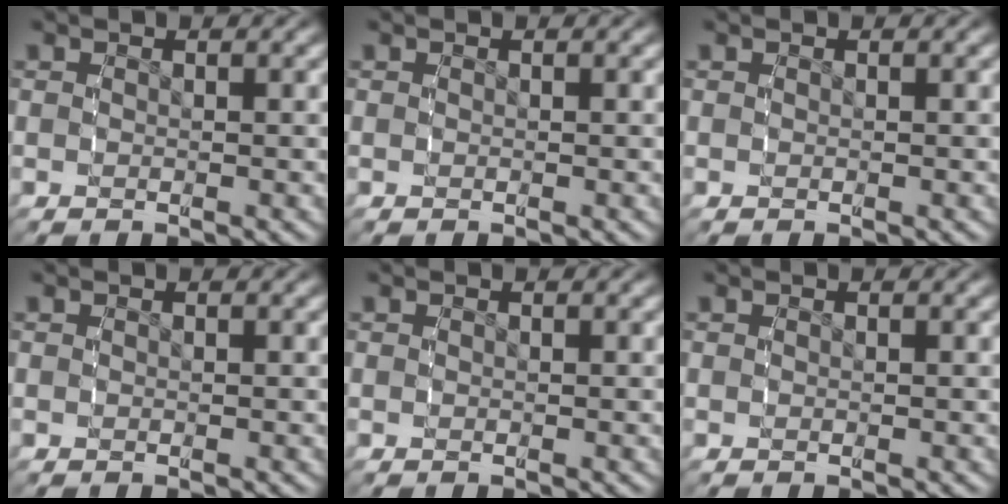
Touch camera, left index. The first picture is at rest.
{"total": 0.0}
{"total": 0.0}
{"total": 0.0}
{"total": 0.0}
{"total": 0.0}